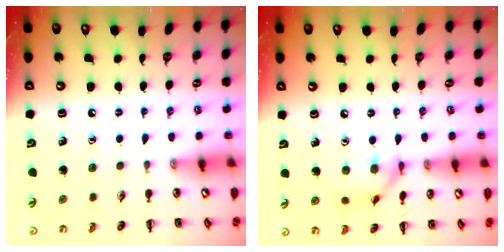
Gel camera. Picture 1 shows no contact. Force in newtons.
{"total": 8.8, "press": 8.8, "slide": 0.9}